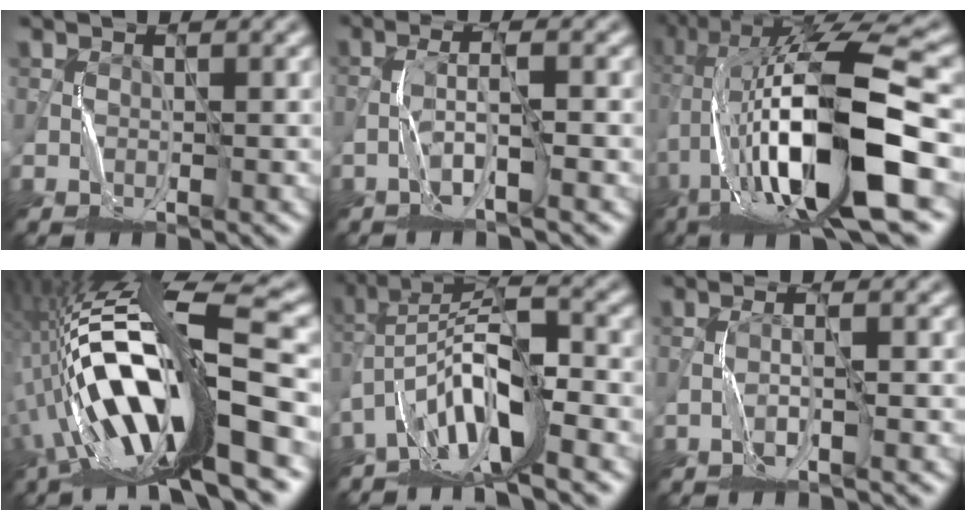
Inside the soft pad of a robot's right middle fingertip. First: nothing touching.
{"total": 2.6, "force": [-1.4, -0.2, 2.2], "torque": [-0.044, 0.009, -0.033]}
{"total": 16.1, "force": [-2.9, 3.8, 15.4], "torque": [-0.278, 0.033, -0.042]}
{"total": 16.6, "force": [-4.5, 4.4, 15.4], "torque": [-0.281, 0.013, -0.081]}
{"total": 8.4, "force": [-4.2, 2.1, 6.9], "torque": [-0.123, 0.016, -0.086]}
{"total": 1.3, "force": [-0.5, -0.6, 1.0], "torque": [-0.022, 0.003, -0.015]}